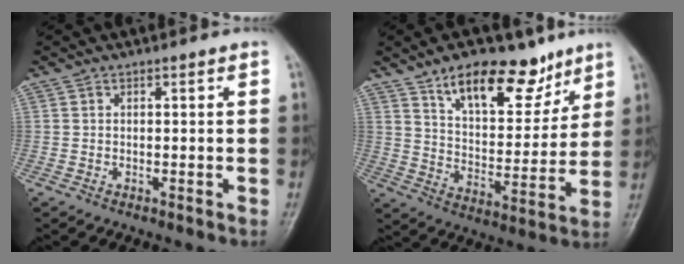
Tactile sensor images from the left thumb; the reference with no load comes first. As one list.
[{"total": 16.3, "force": [10.7, 7.9, 9.4], "torque": [-0.094, -0.062, 0.177]}]